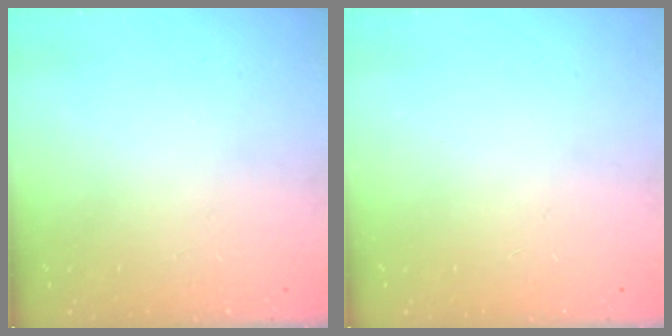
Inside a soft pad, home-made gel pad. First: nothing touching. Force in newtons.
{"total": 0.0}